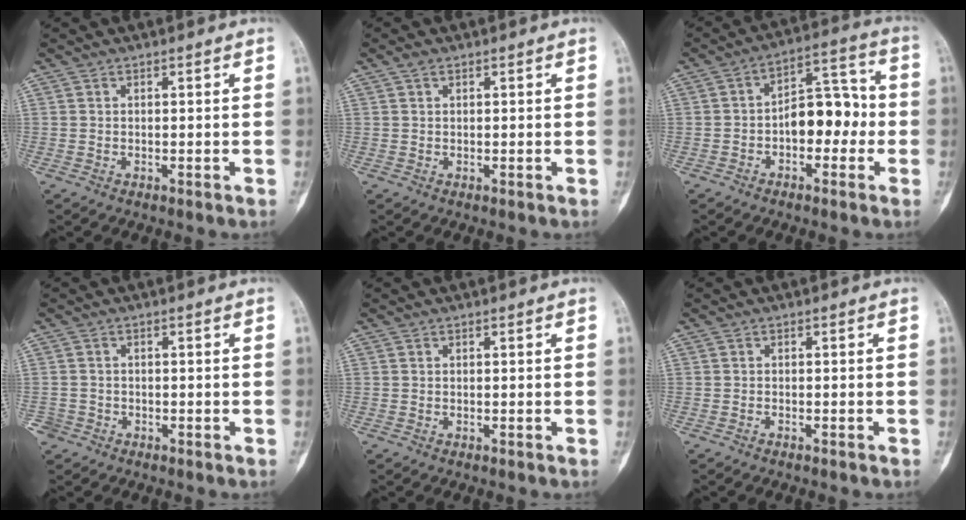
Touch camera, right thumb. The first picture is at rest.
{"total": 1.1, "force": [0.6, 0.6, 0.6], "torque": [-0.013, 0.005, 0.009]}
{"total": 10.5, "force": [-1.7, 6.3, 8.2], "torque": [-0.089, 0.044, -0.038]}
{"total": 2.2, "force": [-1.3, 1.8, 0.0], "torque": [0.003, 0.011, -0.027]}
{"total": 0.0}
{"total": 1.0, "force": [-0.9, 0.1, 0.5], "torque": [-0.012, 0.004, -0.008]}